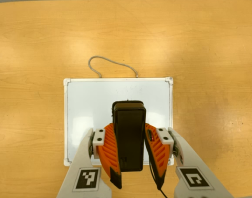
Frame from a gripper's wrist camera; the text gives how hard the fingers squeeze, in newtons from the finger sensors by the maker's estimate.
{"total": 6.3, "left": 5.5, "right": 7.1}